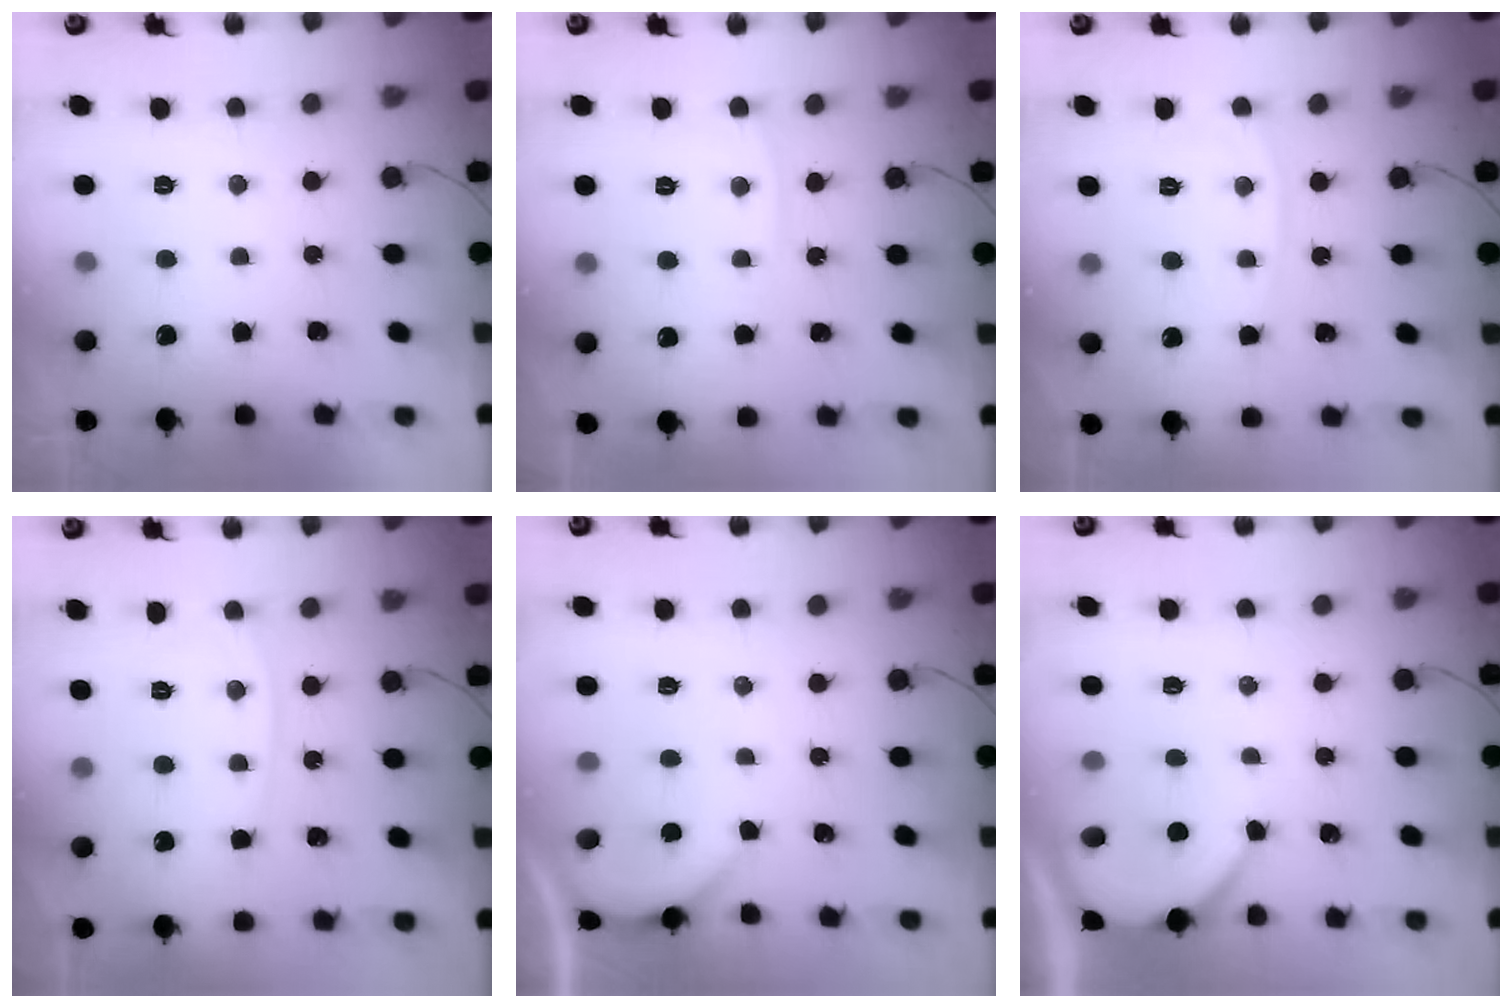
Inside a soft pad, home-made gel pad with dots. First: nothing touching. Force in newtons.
{"total": 6.2, "press": 6.2, "slide": 0.5}
{"total": 5.7, "press": 5.6, "slide": 0.8}
{"total": 6.2, "press": 6.1, "slide": 0.8}
{"total": 1.9, "press": 1.9, "slide": 0.3}
{"total": 4.1, "press": 4.0, "slide": 0.5}